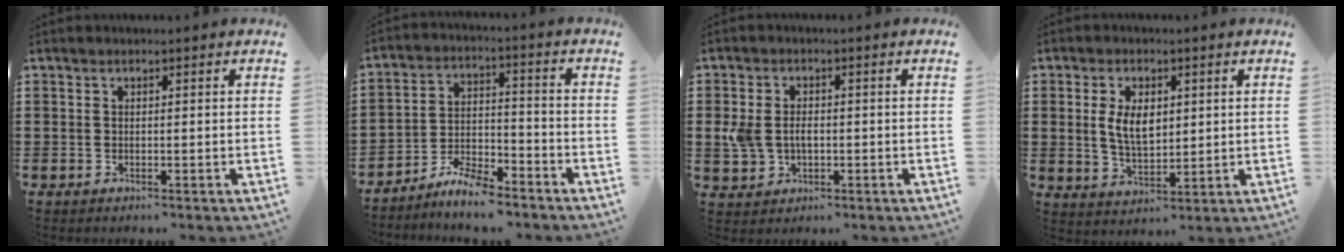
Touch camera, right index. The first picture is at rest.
{"total": 5.9, "force": [-5.5, 1.0, 1.8], "torque": [-0.038, 0.008, -0.107]}
{"total": 4.0, "force": [-0.2, 2.9, 2.7], "torque": [-0.077, 0.002, -0.012]}
{"total": 5.9, "force": [1.0, 3.4, 4.8], "torque": [-0.093, 0.008, 0.015]}